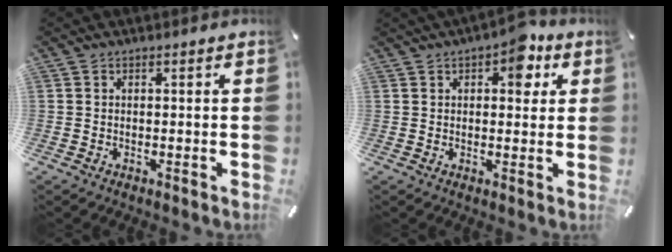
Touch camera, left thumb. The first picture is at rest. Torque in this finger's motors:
{"motor_torque": [1.34, 1.44, 0.96, -0.62, 0.23]}